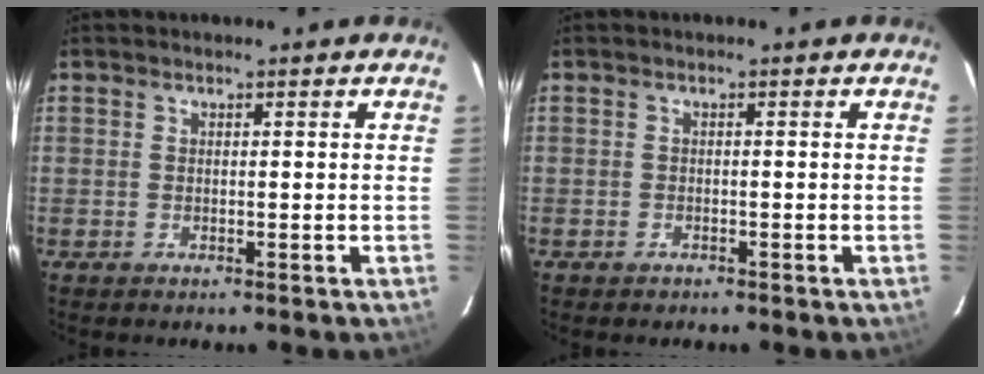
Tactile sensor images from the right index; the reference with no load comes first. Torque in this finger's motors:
{"motor_torque": [0.18, -0.19, 0.00, -0.05]}